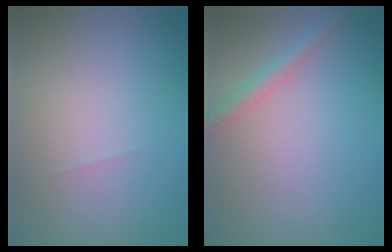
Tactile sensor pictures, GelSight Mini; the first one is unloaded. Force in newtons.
{"total": 1.9, "press": 1.9, "slide": 0.0}